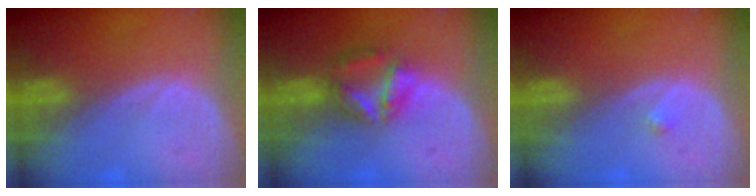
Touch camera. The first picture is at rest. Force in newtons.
{"total": 5.6, "press": 5.6, "slide": 0.6}
{"total": 0.7, "press": 0.7, "slide": 0.1}